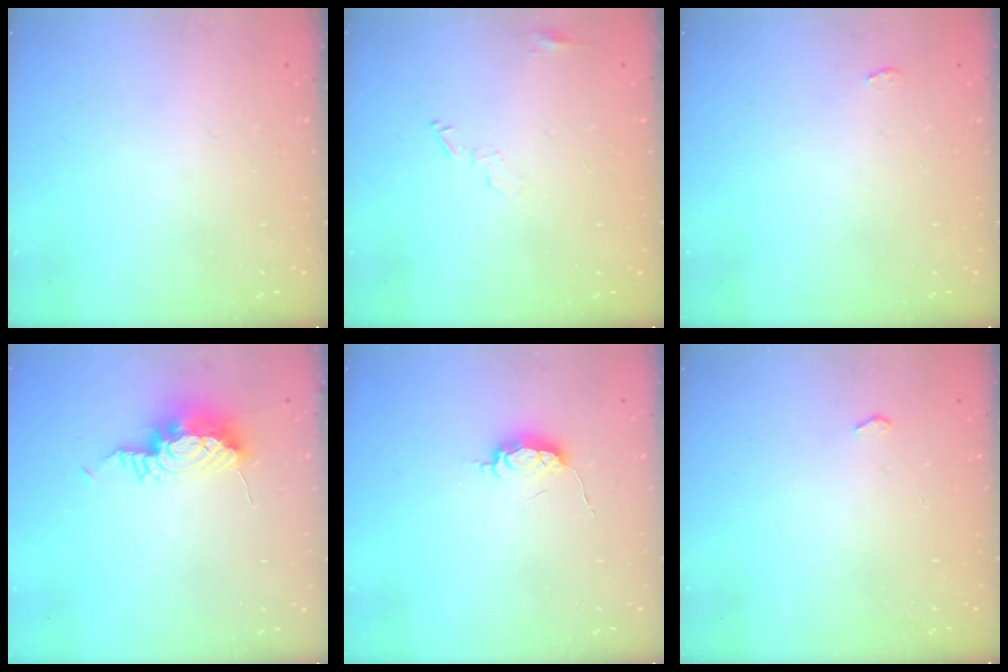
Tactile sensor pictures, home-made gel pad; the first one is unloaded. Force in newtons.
{"total": 4.1, "press": 4.0, "slide": 0.2}
{"total": 2.2, "press": 2.1, "slide": 0.3}
{"total": 10.6, "press": 10.3, "slide": 2.3}
{"total": 5.3, "press": 5.3, "slide": 0.7}
{"total": 2.2, "press": 2.2, "slide": 0.3}